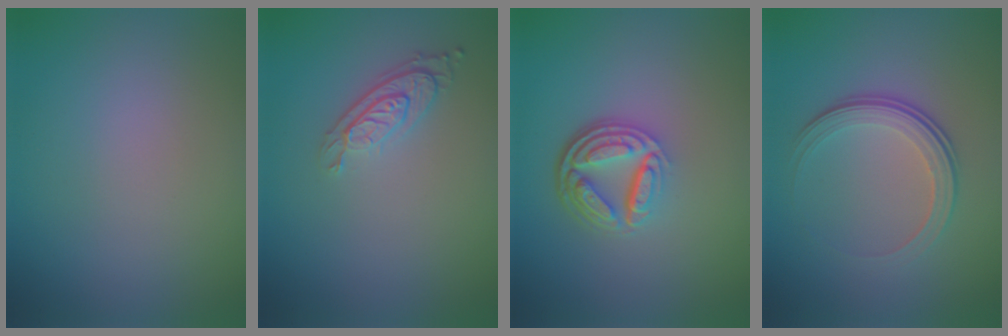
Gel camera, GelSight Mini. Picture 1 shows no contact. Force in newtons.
{"total": 2.9, "press": 2.2, "slide": 1.9}
{"total": 4.9, "press": 3.6, "slide": 3.2}
{"total": 3.7, "press": 2.5, "slide": 2.8}